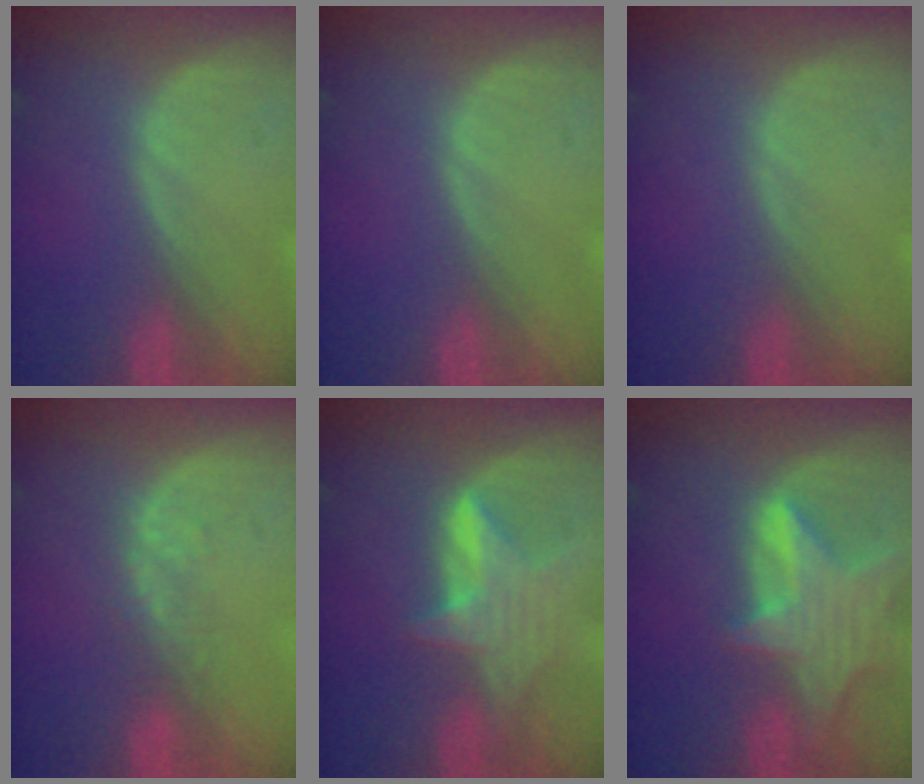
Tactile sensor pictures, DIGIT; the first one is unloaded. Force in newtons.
{"total": 0.0}
{"total": 0.0}
{"total": 2.9, "press": 2.3, "slide": 1.8}
{"total": 5.6, "press": 5.5, "slide": 1.1}
{"total": 8.4, "press": 7.5, "slide": 3.9}